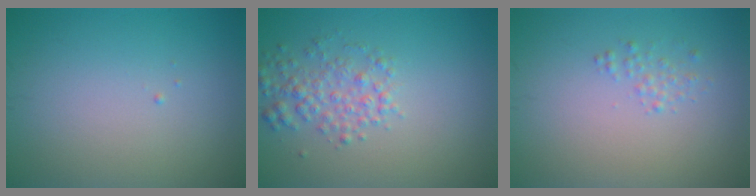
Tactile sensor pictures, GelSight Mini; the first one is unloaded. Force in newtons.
{"total": 2.7, "press": 2.7, "slide": 0.1}
{"total": 0.9, "press": 0.9, "slide": 0.0}